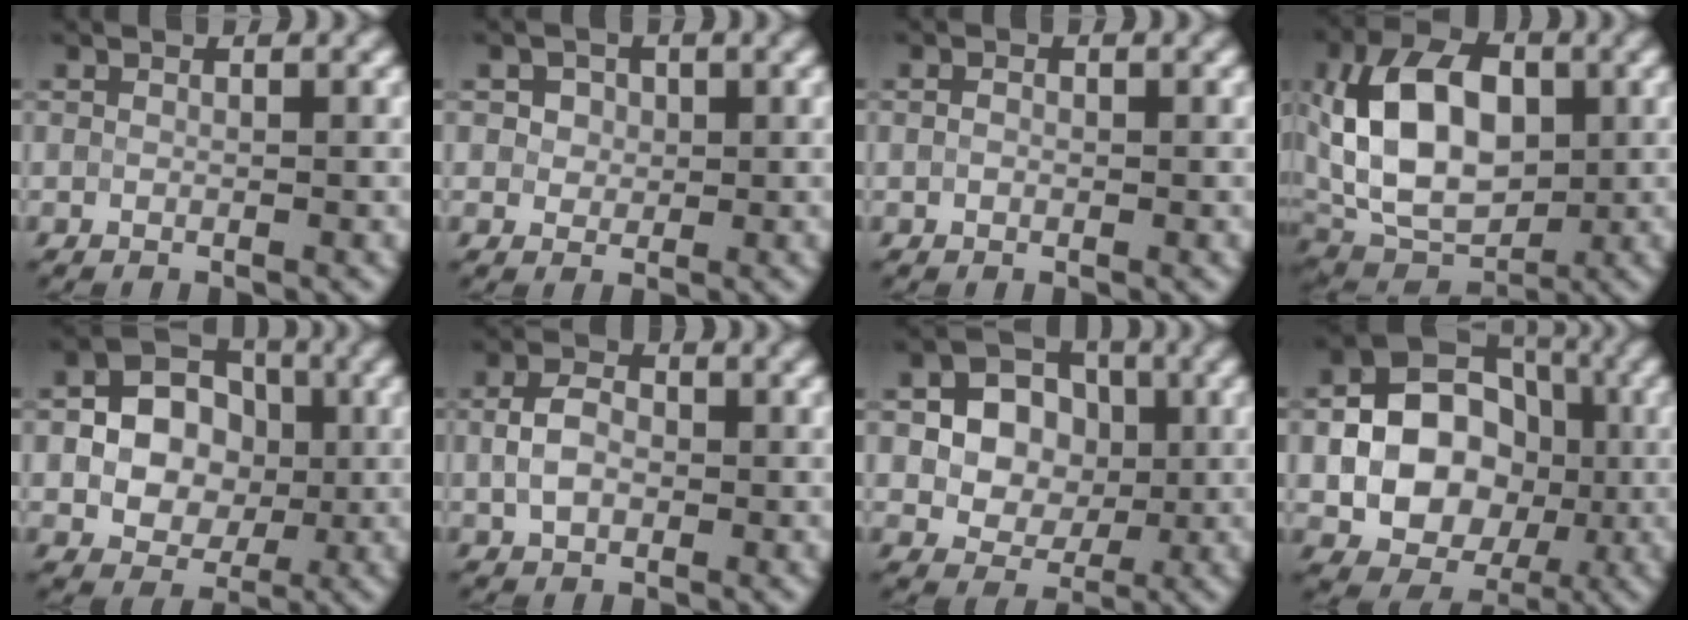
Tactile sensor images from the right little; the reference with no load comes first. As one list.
[{"total": 3.2, "force": [1.5, 2.5, 1.5], "torque": [-0.026, 0.011, 0.014]}, {"total": 0.6, "force": [0.0, 0.5, 0.4], "torque": [-0.007, 0.001, -0.005]}, {"total": 11.1, "force": [1.4, 7.1, 8.3], "torque": [-0.164, 0.015, 0.020]}, {"total": 9.0, "force": [0.4, 7.4, 5.0], "torque": [-0.068, 0.026, -0.012]}, {"total": 3.5, "force": [0.0, 2.4, 2.5], "torque": [-0.055, 0.006, -0.006]}, {"total": 7.0, "force": [0.9, 6.0, 3.6], "torque": [-0.049, 0.025, 0.003]}, {"total": 12.1, "force": [-0.9, 9.9, 7.0], "torque": [-0.075, 0.008, -0.030]}]